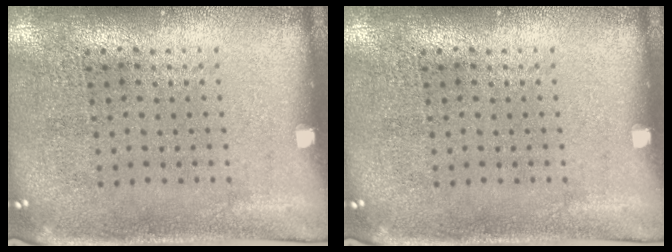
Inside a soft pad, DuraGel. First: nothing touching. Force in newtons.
{"total": 0.0}